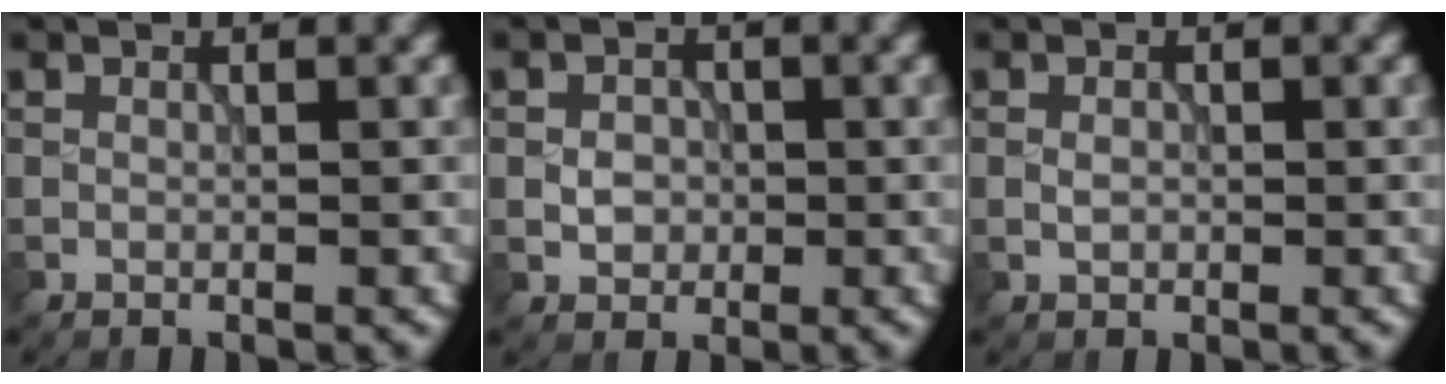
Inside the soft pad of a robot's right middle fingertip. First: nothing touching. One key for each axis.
{"total": 2.0, "fx": -0.3, "fy": 1.7, "fz": 0.9, "tx": -0.011, "ty": 0.000, "tz": -0.008}
{"total": 1.1, "fx": -0.1, "fy": 0.8, "fz": 0.7, "tx": -0.014, "ty": 0.000, "tz": -0.003}